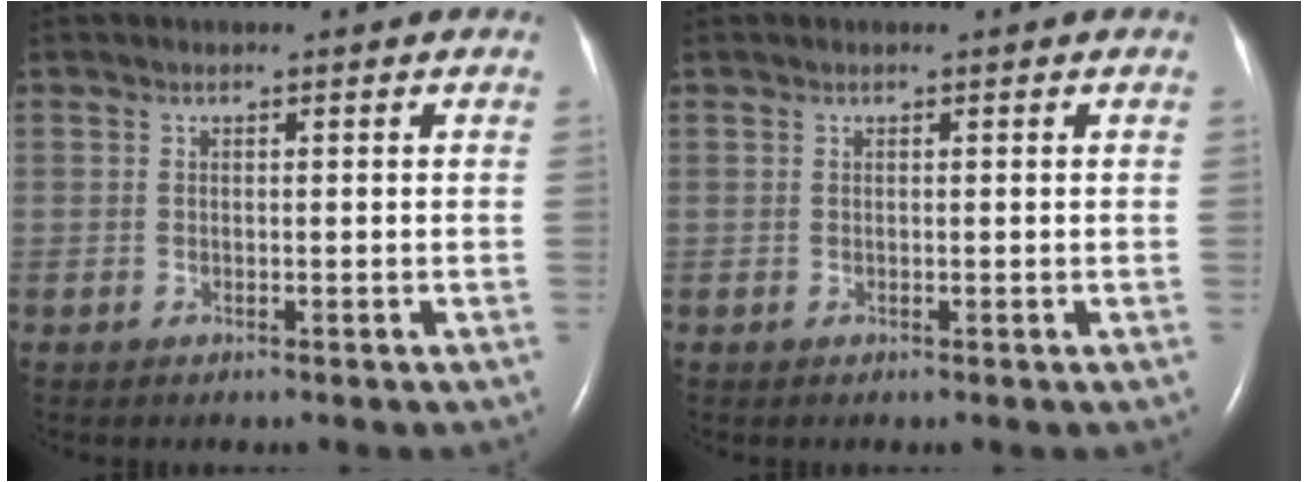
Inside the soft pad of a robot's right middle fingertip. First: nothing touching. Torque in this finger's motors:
{"motor_torque": [-0.06, 0.12, 0.00, 0.00]}